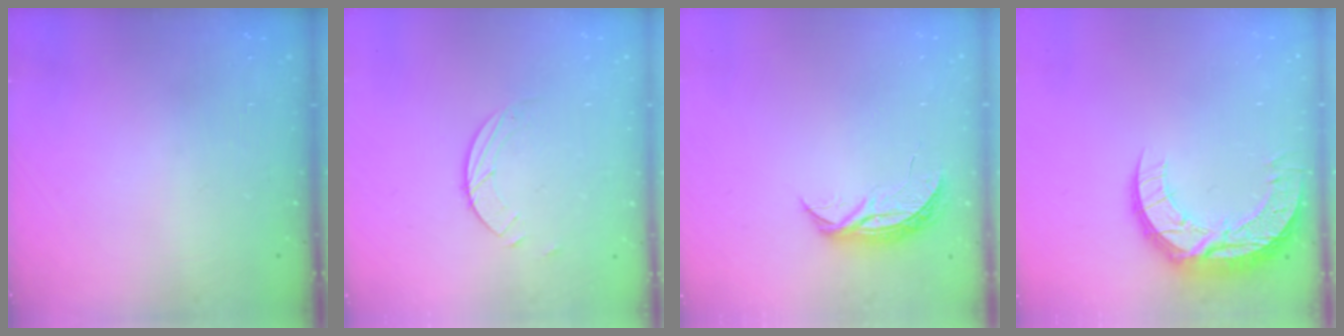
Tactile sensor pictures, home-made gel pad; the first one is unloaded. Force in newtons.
{"total": 2.0, "press": 2.0, "slide": 0.2}
{"total": 5.8, "press": 5.8, "slide": 0.6}
{"total": 12.9, "press": 12.9, "slide": 1.1}